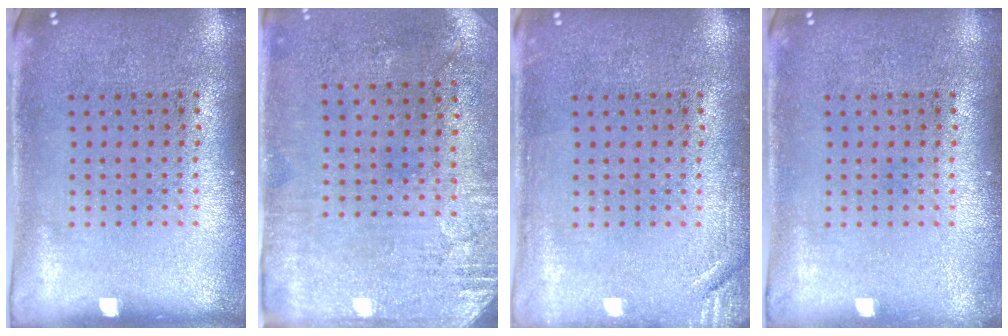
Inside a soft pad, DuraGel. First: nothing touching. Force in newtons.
{"total": 2.7, "press": 2.3, "slide": 1.5}
{"total": 1.5, "press": 1.5, "slide": 0.3}
{"total": 0.6, "press": 0.6, "slide": 0.1}